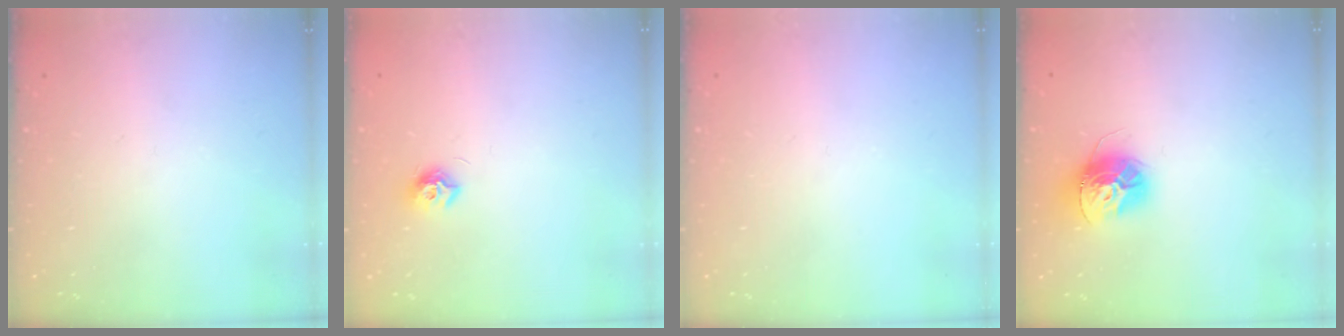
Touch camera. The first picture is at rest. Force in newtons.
{"total": 7.8, "press": 7.8, "slide": 0.3}
{"total": 0.0}
{"total": 12.7, "press": 12.7, "slide": 1.0}